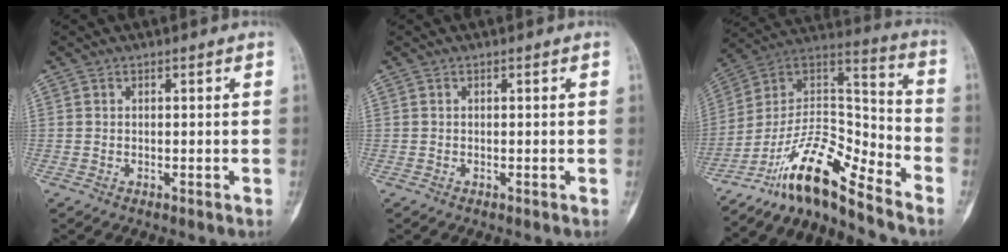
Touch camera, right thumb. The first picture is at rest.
{"total": 0.0}
{"total": 15.1, "force": [-12.3, 3.1, 8.2], "torque": [-0.138, 0.114, -0.226]}